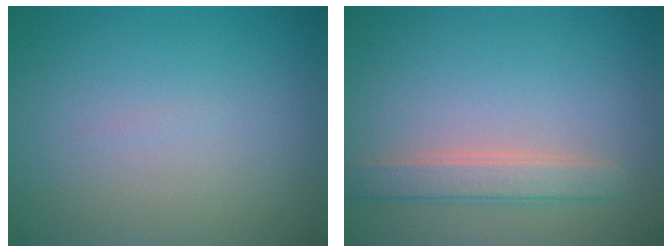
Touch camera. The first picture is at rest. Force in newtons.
{"total": 2.7, "press": 2.7, "slide": 0.5}